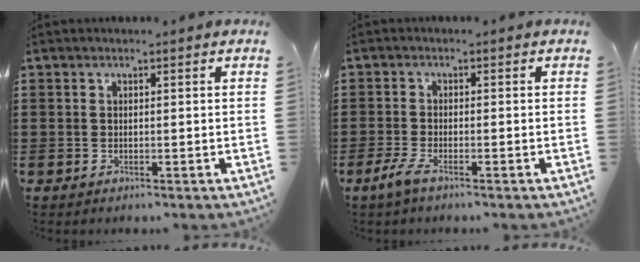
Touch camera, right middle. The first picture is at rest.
{"total": 2.9, "force": [-1.7, 0.5, 2.2], "torque": [-0.058, -0.006, -0.039]}